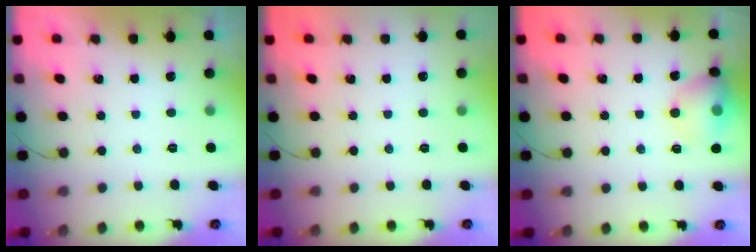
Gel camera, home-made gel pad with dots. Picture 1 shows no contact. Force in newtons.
{"total": 0.0}
{"total": 11.0, "press": 10.9, "slide": 1.6}